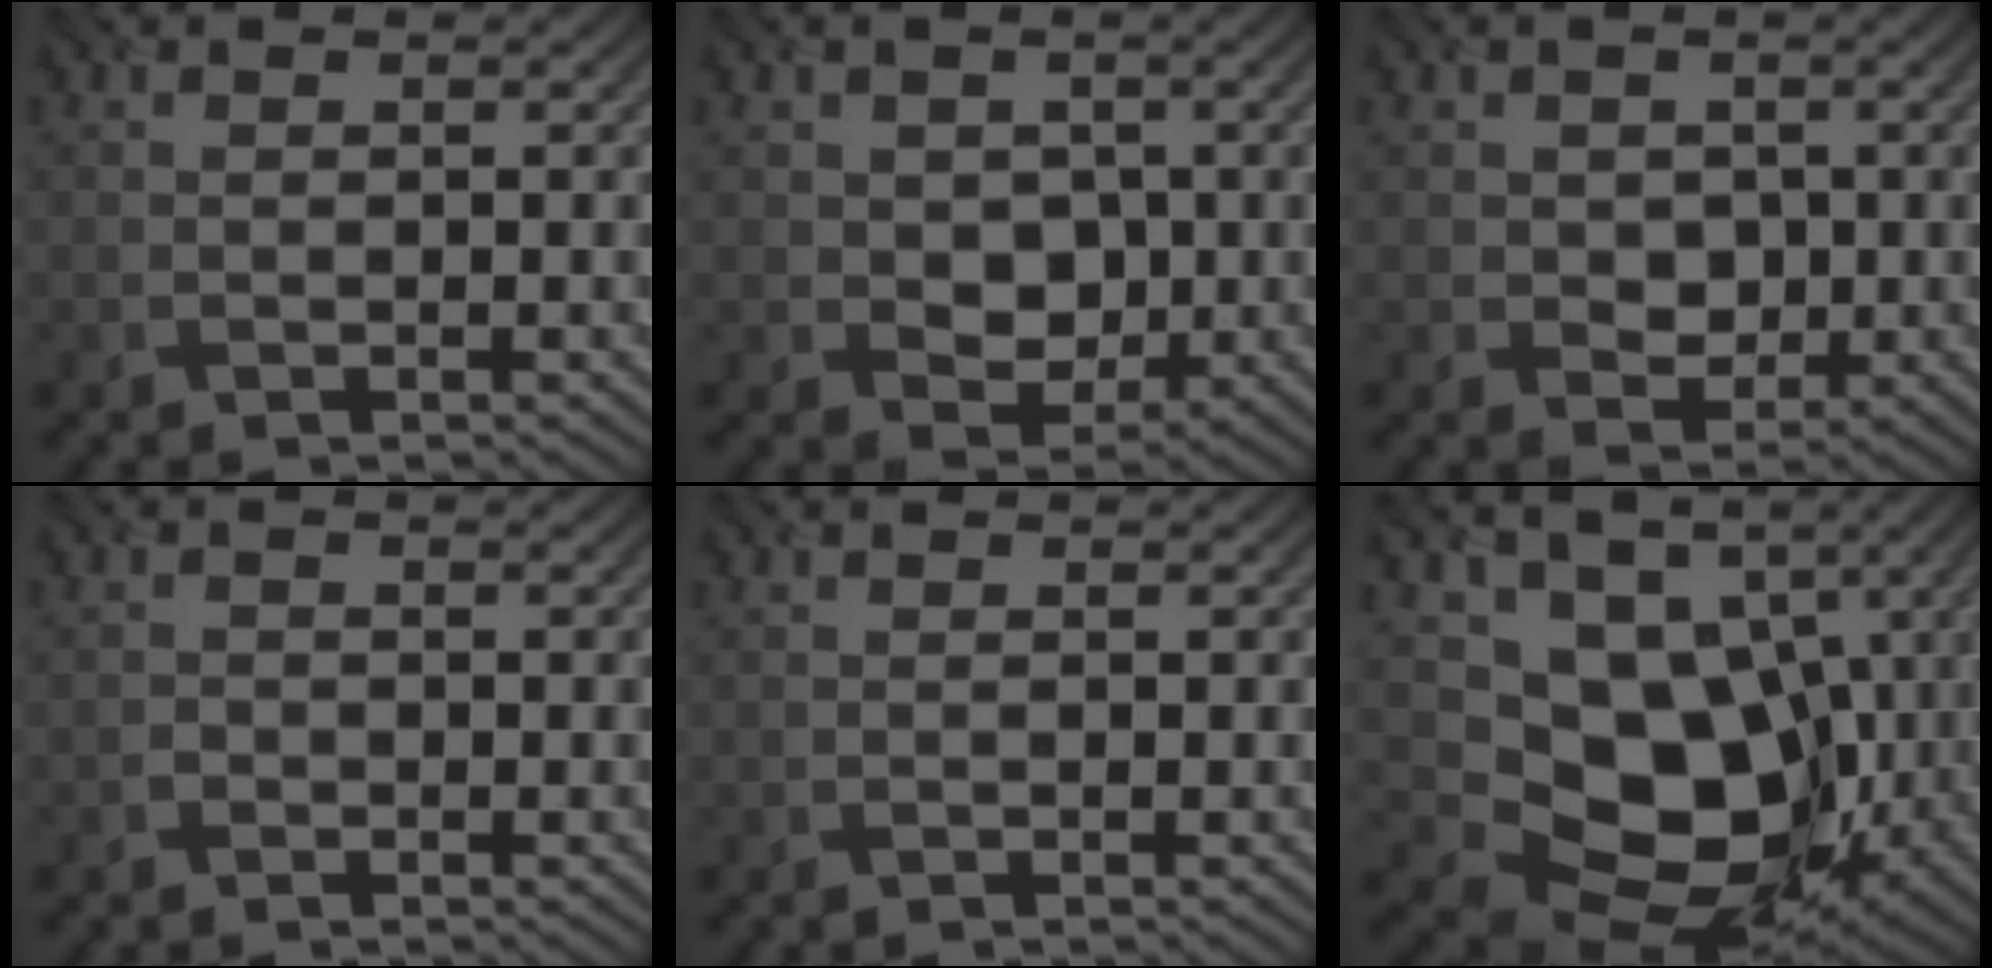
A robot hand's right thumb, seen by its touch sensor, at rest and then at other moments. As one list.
[{"total": 4.8, "force": [0.2, 4.0, 2.6], "torque": [-0.054, -0.008, 0.001]}, {"total": 3.2, "force": [0.1, 2.8, 1.5], "torque": [-0.035, -0.007, -0.003]}, {"total": 0.8, "force": [-0.6, 0.6, 0.2], "torque": [-0.002, 0.000, -0.012]}, {"total": 0.0}, {"total": 12.7, "force": [0.0, 9.9, 8.1], "torque": [-0.140, -0.026, -0.001]}]